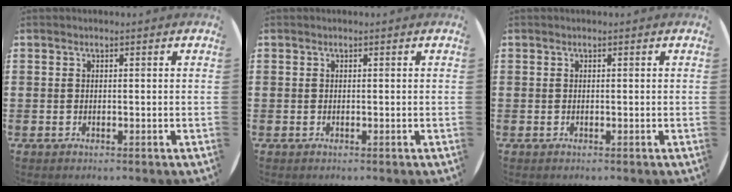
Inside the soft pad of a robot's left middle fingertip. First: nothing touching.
{"total": 0.0}
{"total": 0.0}